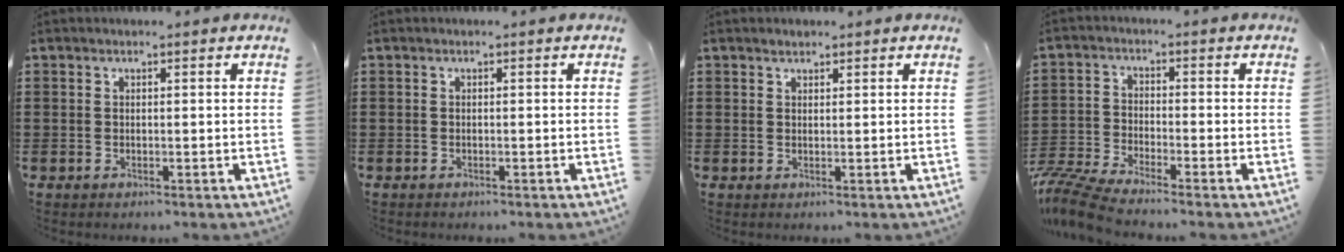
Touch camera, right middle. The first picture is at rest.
{"total": 0.5, "force": [-0.4, 0.2, -0.1], "torque": [0.001, 0.002, -0.010]}
{"total": 0.9, "force": [0.8, 0.4, 0.0], "torque": [-0.003, 0.001, 0.016]}
{"total": 6.5, "force": [-5.9, 0.7, 2.5], "torque": [-0.079, -0.015, -0.123]}